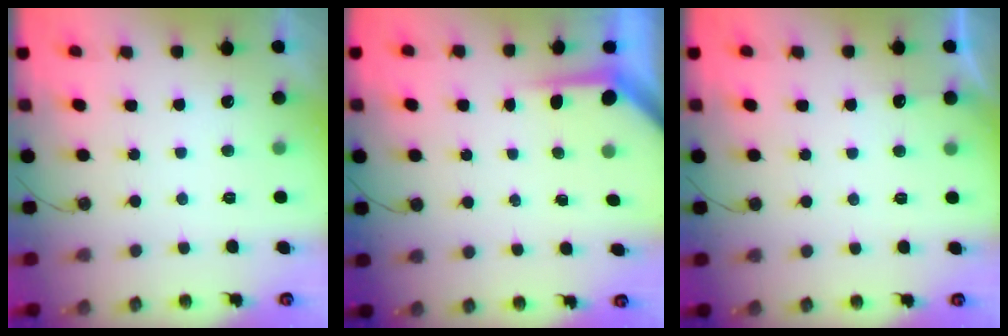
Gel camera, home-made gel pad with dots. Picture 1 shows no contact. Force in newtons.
{"total": 3.6, "press": 3.6, "slide": 0.4}
{"total": 2.7, "press": 2.7, "slide": 0.3}